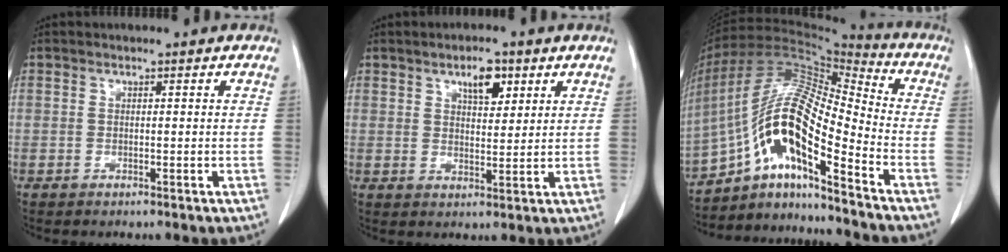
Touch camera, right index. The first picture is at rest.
{"total": 4.8, "force": [2.6, 2.0, 3.5], "torque": [-0.057, -0.001, 0.044]}
{"total": 18.1, "force": [-9.4, 3.2, 15.1], "torque": [-0.301, 0.019, -0.167]}